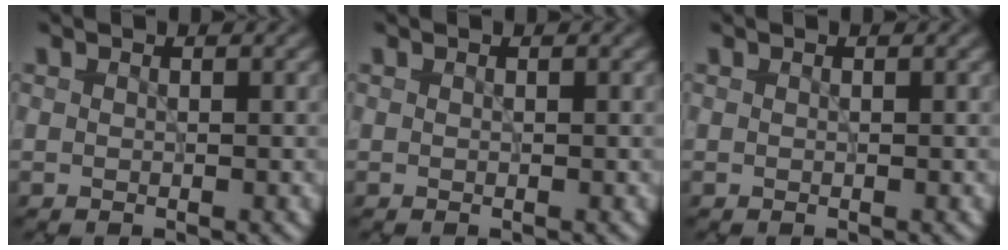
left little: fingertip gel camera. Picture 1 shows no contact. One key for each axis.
{"total": 0.0}
{"total": 0.0}